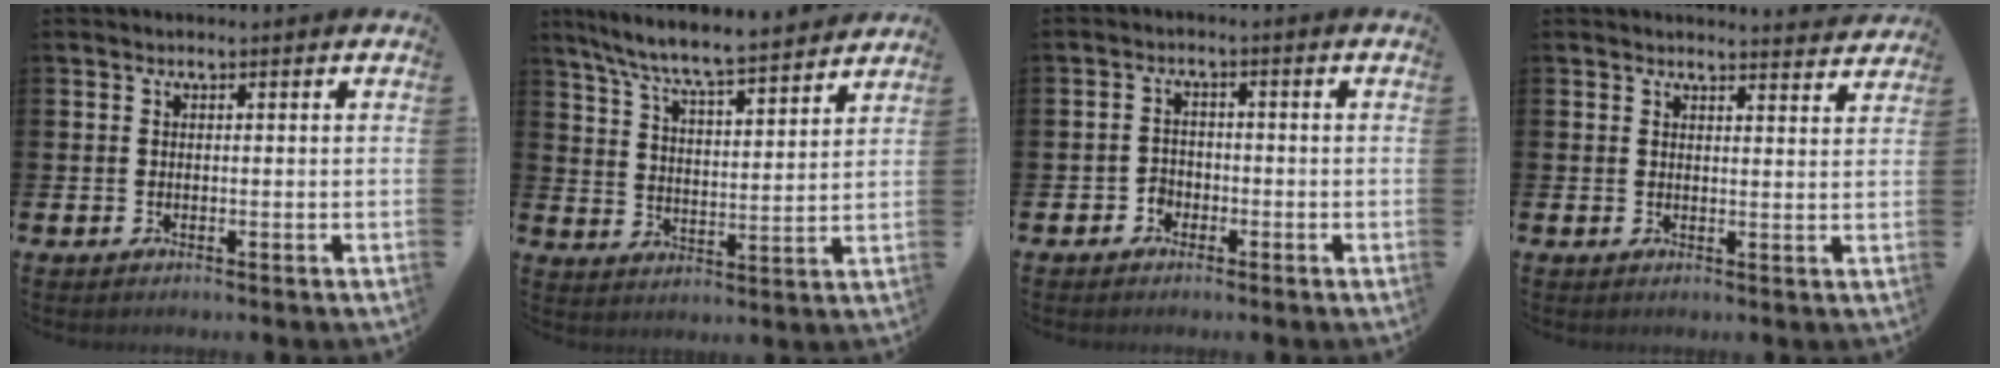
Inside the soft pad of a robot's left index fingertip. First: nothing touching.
{"total": 8.0, "force": [7.6, 0.2, 2.5], "torque": [-0.077, -0.059, 0.131]}
{"total": 2.1, "force": [-1.4, 1.5, 0.2], "torque": [-0.009, 0.004, -0.032]}
{"total": 3.0, "force": [3.0, 0.0, 0.0], "torque": [0.017, -0.027, 0.049]}